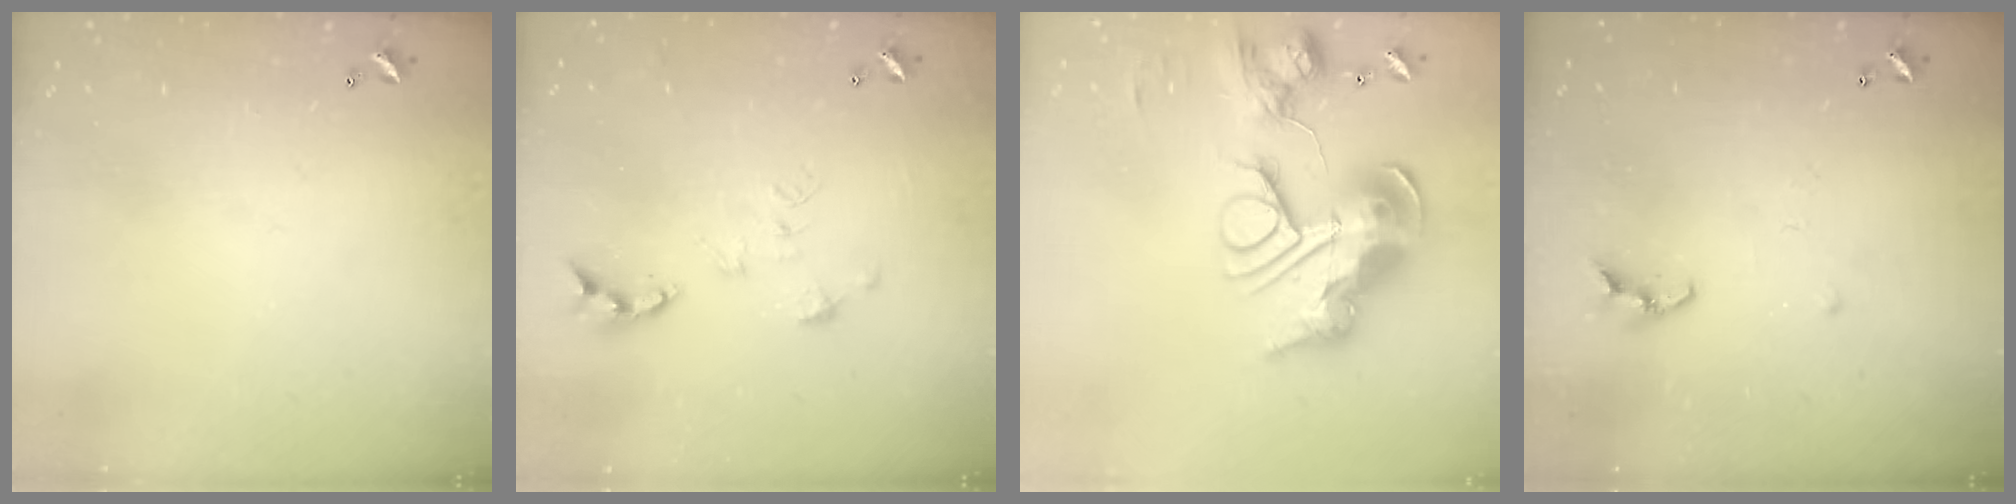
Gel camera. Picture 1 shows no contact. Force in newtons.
{"total": 0.0}
{"total": 0.9, "press": 0.9, "slide": 0.0}
{"total": 6.8, "press": 6.7, "slide": 0.5}